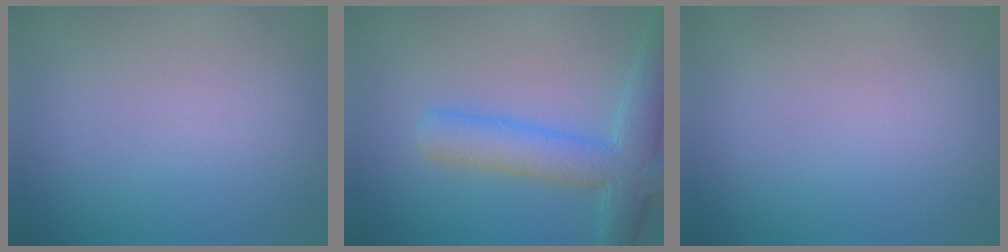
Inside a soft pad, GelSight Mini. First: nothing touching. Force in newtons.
{"total": 6.0, "press": 6.0, "slide": 0.2}
{"total": 0.0}